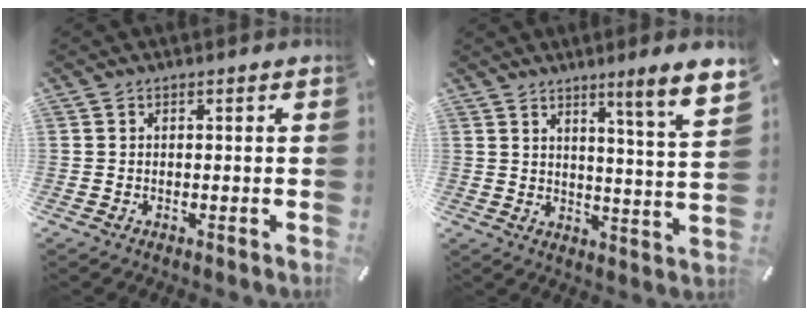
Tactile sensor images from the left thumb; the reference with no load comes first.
{"total": 8.5, "force": [6.1, -0.3, 6.0], "torque": [-0.089, -0.049, 0.094]}